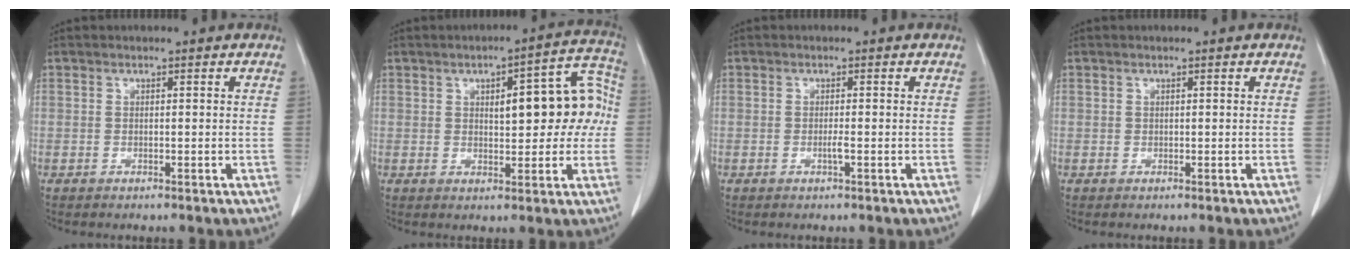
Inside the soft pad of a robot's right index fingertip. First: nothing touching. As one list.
[{"total": 11.6, "force": [1.2, 4.4, 10.7], "torque": [-0.125, 0.040, 0.019]}, {"total": 1.0, "force": [-0.3, -0.1, 0.9], "torque": [-0.022, -0.002, -0.006]}, {"total": 0.0}]